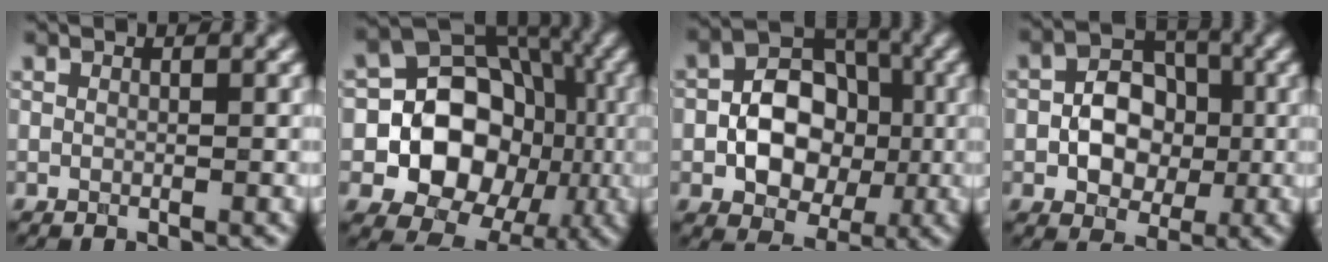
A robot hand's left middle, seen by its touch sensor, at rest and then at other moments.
{"total": 12.6, "force": [-1.9, 10.6, 6.5], "torque": [-0.074, -0.004, -0.058]}
{"total": 7.4, "force": [-1.2, 5.4, 5.0], "torque": [-0.069, 0.007, -0.023]}
{"total": 5.7, "force": [-0.8, 4.1, 3.8], "torque": [-0.052, 0.005, -0.017]}